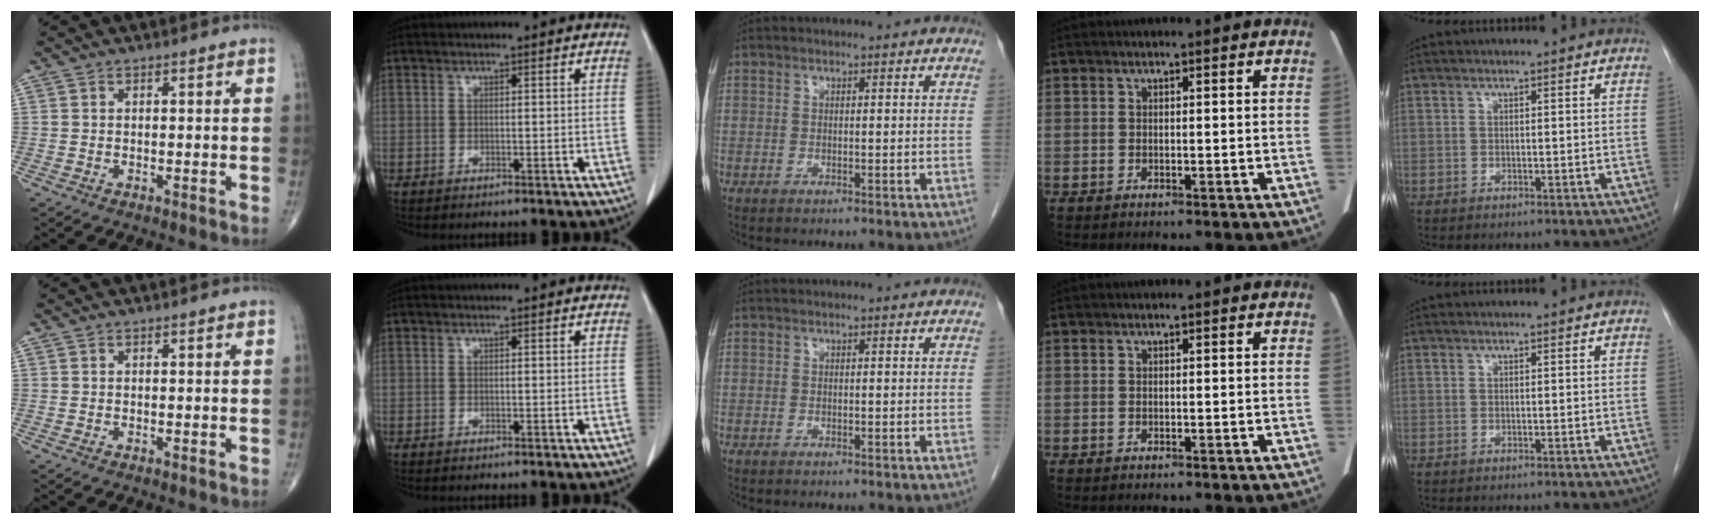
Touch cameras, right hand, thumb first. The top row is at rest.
{}